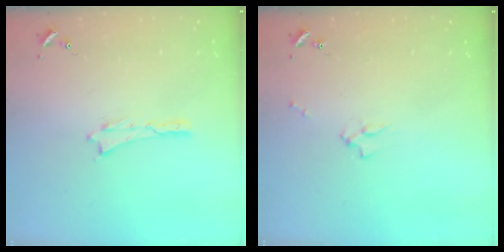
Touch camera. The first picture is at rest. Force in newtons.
{"total": 1.7, "press": 1.6, "slide": 0.2}